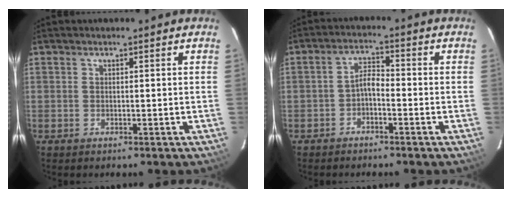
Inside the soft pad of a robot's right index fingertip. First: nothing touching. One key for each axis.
{"total": 3.0, "fx": -1.8, "fy": 1.3, "fz": 2.0, "tx": -0.042, "ty": 0.013, "tz": -0.033}